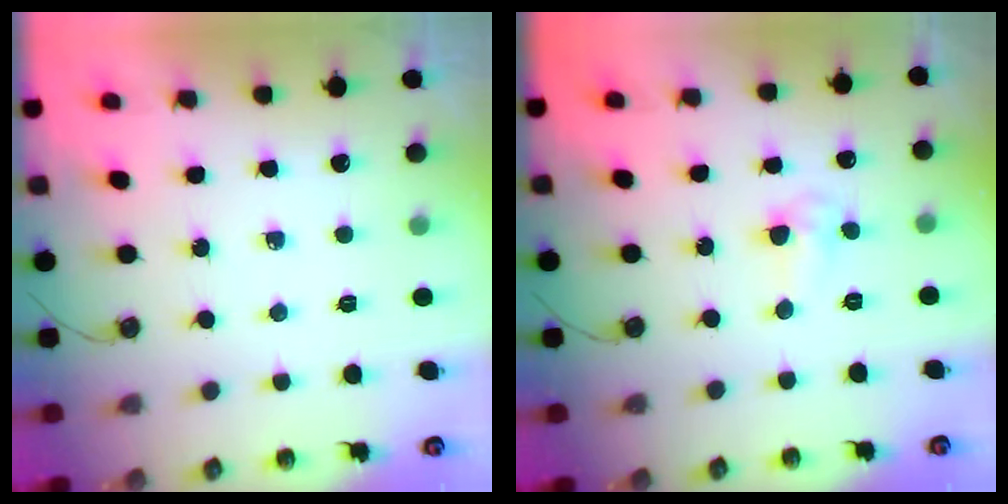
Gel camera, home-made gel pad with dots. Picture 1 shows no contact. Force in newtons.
{"total": 3.4, "press": 3.4, "slide": 0.4}